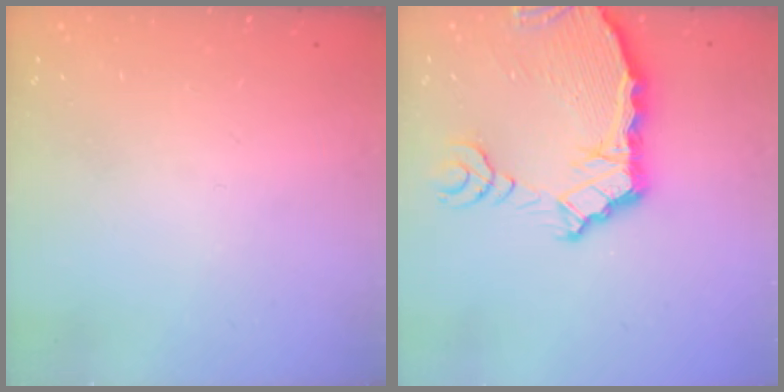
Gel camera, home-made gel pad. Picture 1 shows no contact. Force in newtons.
{"total": 10.9, "press": 10.8, "slide": 1.6}